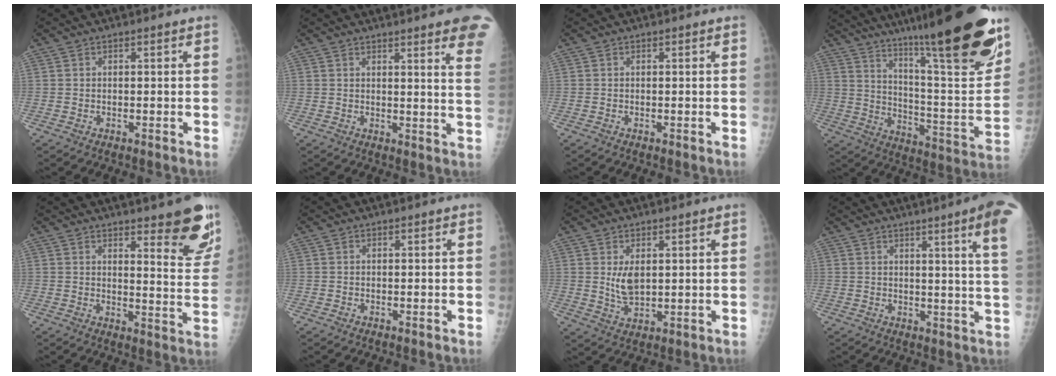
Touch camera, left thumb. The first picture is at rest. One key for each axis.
{"total": 12.3, "fx": 8.6, "fy": 0.9, "fz": 8.6, "tx": -0.085, "ty": -0.036, "tz": 0.081}
{"total": 0.0}
{"total": 32.4, "fx": 22.3, "fy": 4.3, "fz": 23.0, "tx": -0.298, "ty": -0.099, "tz": 0.331}
{"total": 12.7, "fx": 8.5, "fy": 3.0, "fz": 9.0, "tx": -0.077, "ty": -0.060, "tz": 0.108}
{"total": 0.0}
{"total": 4.9, "fx": 1.4, "fy": 2.6, "fz": 3.9, "tx": -0.062, "ty": -0.017, "tz": 0.035}
{"total": 11.1, "fx": 6.2, "fy": -0.7, "fz": 9.2, "tx": -0.116, "ty": -0.030, "tz": 0.061}